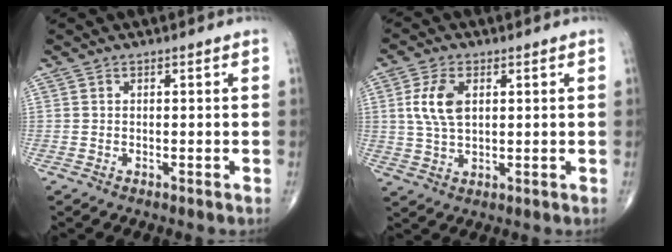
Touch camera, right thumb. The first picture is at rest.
{"total": 7.1, "force": [1.7, 4.0, 5.7], "torque": [-0.119, -0.002, 0.035]}